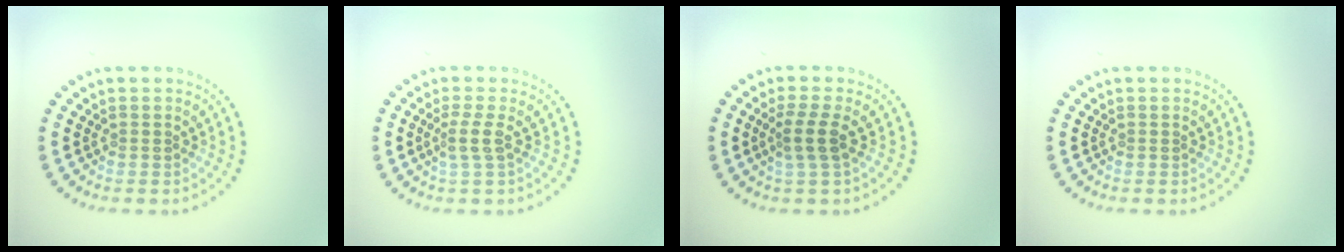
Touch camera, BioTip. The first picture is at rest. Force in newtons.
{"total": 1.6, "press": 1.2, "slide": 1.1}
{"total": 2.3, "press": 1.9, "slide": 1.3}
{"total": 0.0}